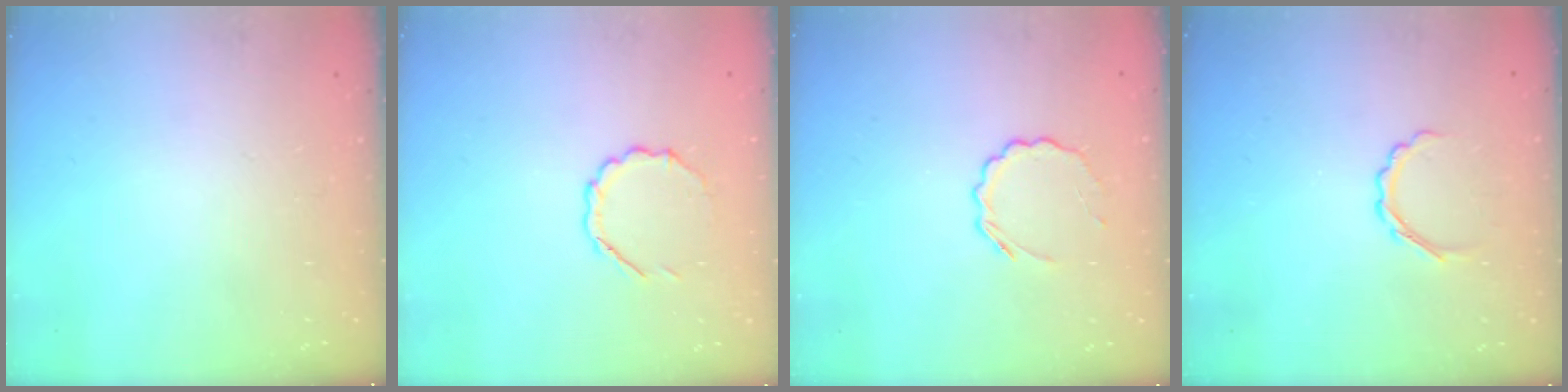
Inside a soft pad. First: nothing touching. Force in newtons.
{"total": 4.5, "press": 4.3, "slide": 1.4}
{"total": 5.5, "press": 5.2, "slide": 1.6}
{"total": 4.4, "press": 4.2, "slide": 1.2}